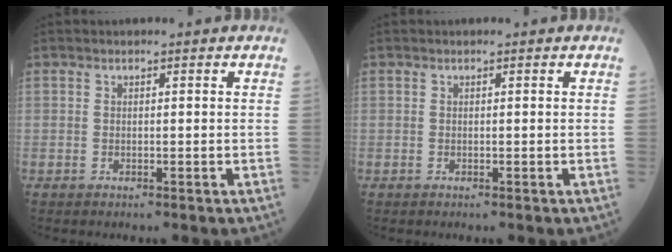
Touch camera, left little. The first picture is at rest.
{"total": 0.0}